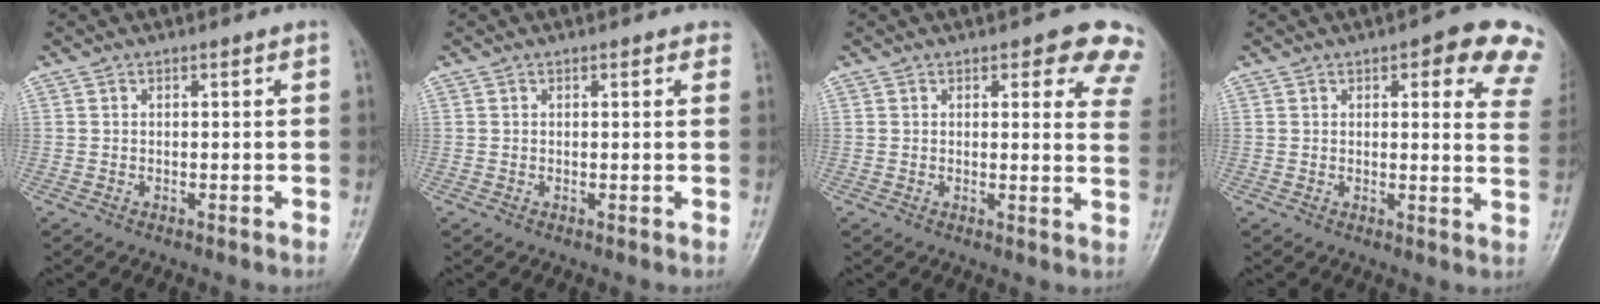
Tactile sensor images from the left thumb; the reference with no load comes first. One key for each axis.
{"total": 1.2, "fx": 0.7, "fy": 0.6, "fz": 0.8, "tx": -0.004, "ty": 0.000, "tz": 0.003}
{"total": 9.8, "fx": 6.8, "fy": 3.9, "fz": 5.9, "tx": -0.019, "ty": -0.028, "tz": 0.056}
{"total": 12.5, "fx": 7.5, "fy": 4.3, "fz": 9.1, "tx": -0.061, "ty": -0.027, "tz": 0.067}